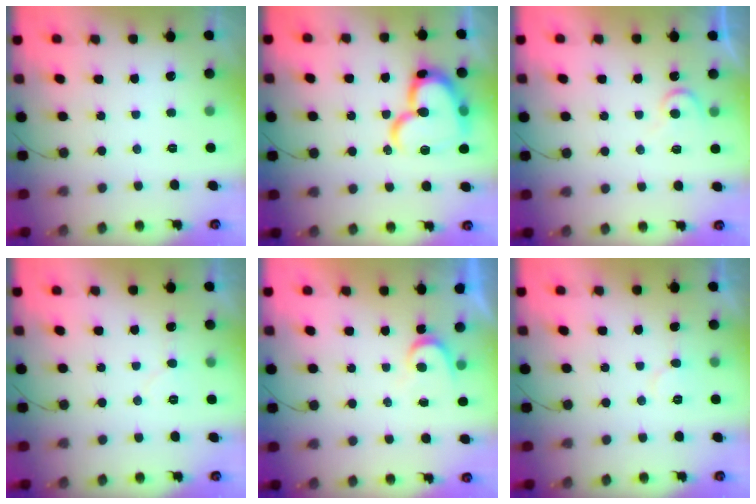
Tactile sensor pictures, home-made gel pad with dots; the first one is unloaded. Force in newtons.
{"total": 20.0, "press": 19.9, "slide": 2.5}
{"total": 6.1, "press": 6.0, "slide": 0.6}
{"total": 5.3, "press": 5.3, "slide": 0.5}
{"total": 4.0, "press": 3.9, "slide": 0.5}
{"total": 4.9, "press": 4.9, "slide": 0.3}